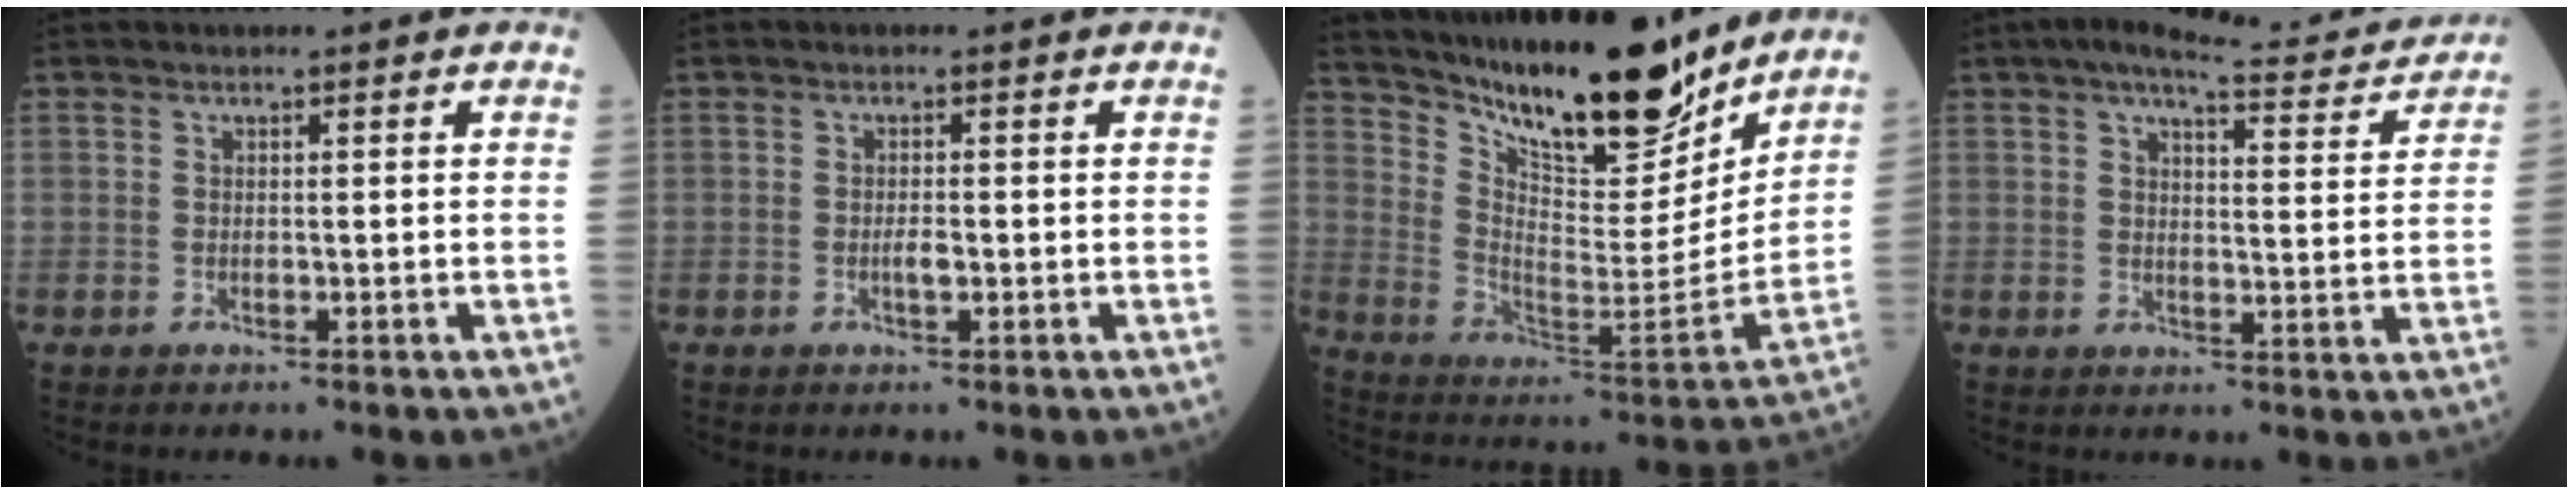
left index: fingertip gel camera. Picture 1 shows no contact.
{"total": 1.3, "force": [-0.4, 0.3, 1.2], "torque": [-0.025, 0.001, -0.006]}
{"total": 20.3, "force": [17.4, 3.8, 9.7], "torque": [-0.168, -0.040, 0.282]}
{"total": 13.8, "force": [12.3, 2.1, 5.9], "torque": [-0.080, 0.001, 0.148]}